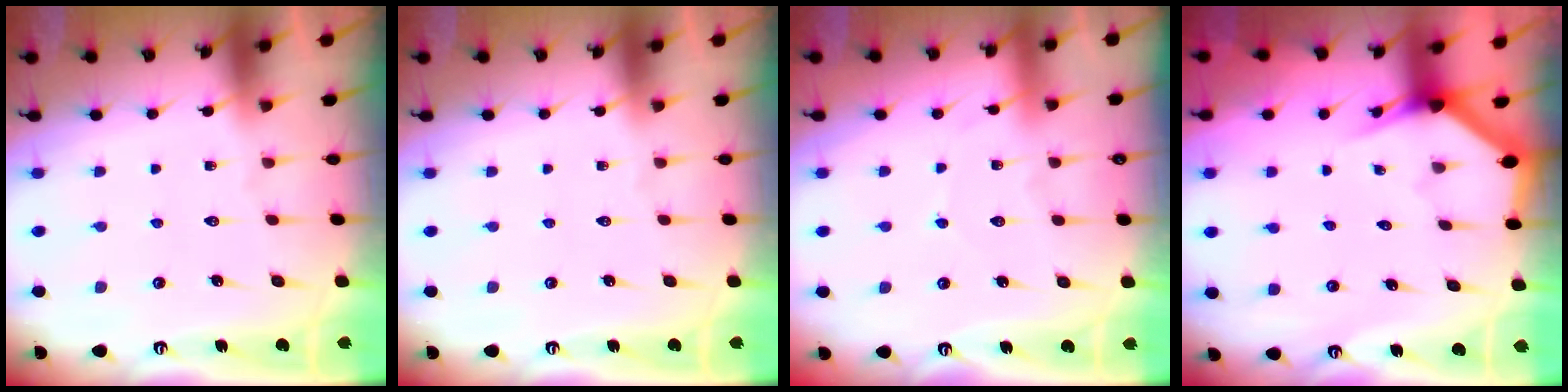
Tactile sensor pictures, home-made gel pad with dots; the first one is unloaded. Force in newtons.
{"total": 0.0}
{"total": 2.5, "press": 2.5, "slide": 0.3}
{"total": 3.1, "press": 3.1, "slide": 0.1}